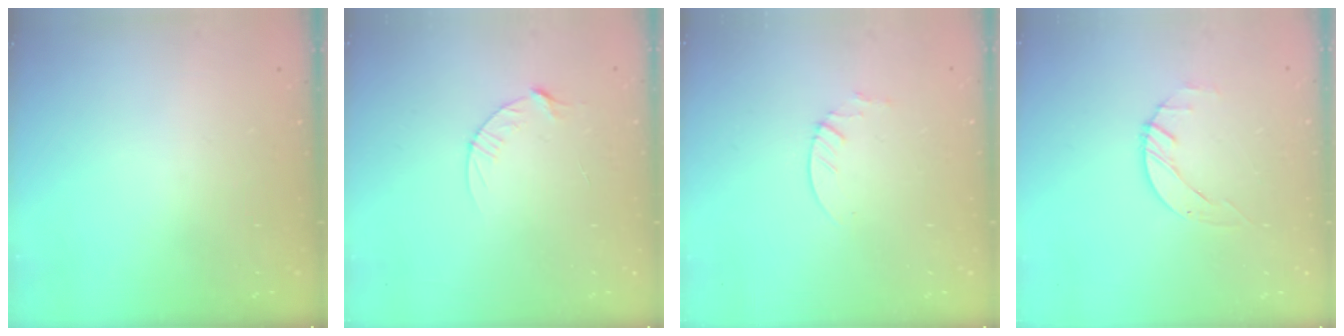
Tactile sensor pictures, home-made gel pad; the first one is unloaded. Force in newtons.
{"total": 4.4, "press": 4.4, "slide": 0.6}
{"total": 1.9, "press": 1.9, "slide": 0.2}
{"total": 1.4, "press": 1.4, "slide": 0.2}